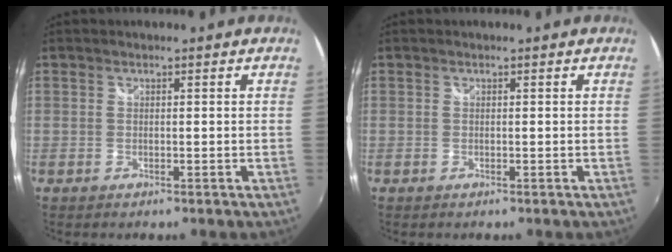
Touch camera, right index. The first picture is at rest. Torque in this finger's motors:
{"motor_torque": [0.00, 0.00, 0.00, 0.00]}